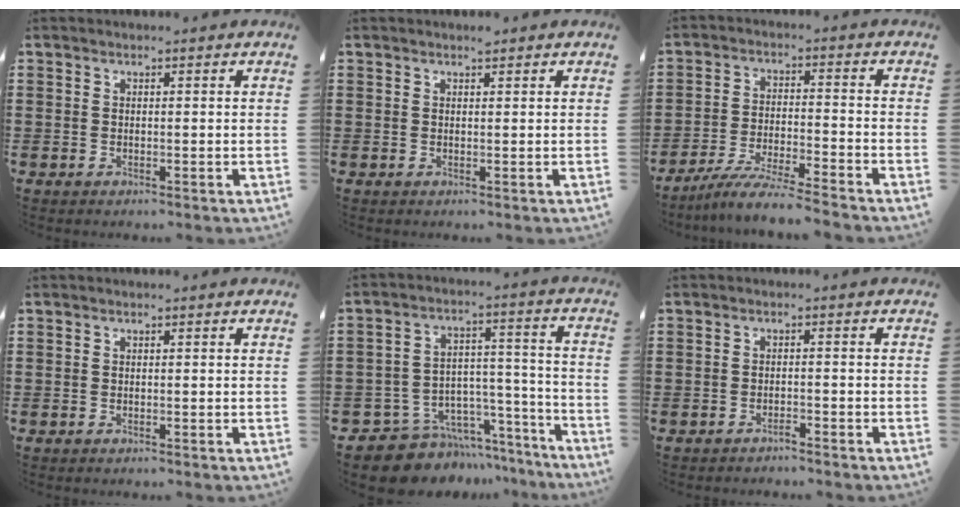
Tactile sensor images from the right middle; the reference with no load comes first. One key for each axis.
{"total": 0.8, "fx": 0.7, "fy": 0.3, "fz": 0.2, "tx": -0.007, "ty": -0.001, "tz": 0.013}
{"total": 6.3, "fx": -5.8, "fy": -0.4, "fz": 2.5, "tx": -0.050, "ty": -0.014, "tz": -0.111}
{"total": 0.0}
{"total": 8.0, "fx": -7.0, "fy": 3.8, "fz": 0.5, "tx": -0.012, "ty": 0.020, "tz": -0.130}
{"total": 1.1, "fx": -1.1, "fy": 0.0, "fz": 0.3, "tx": -0.011, "ty": -0.001, "tz": -0.021}